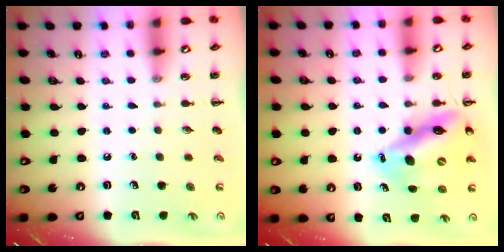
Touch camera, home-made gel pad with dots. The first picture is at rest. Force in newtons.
{"total": 14.2, "press": 13.6, "slide": 4.3}